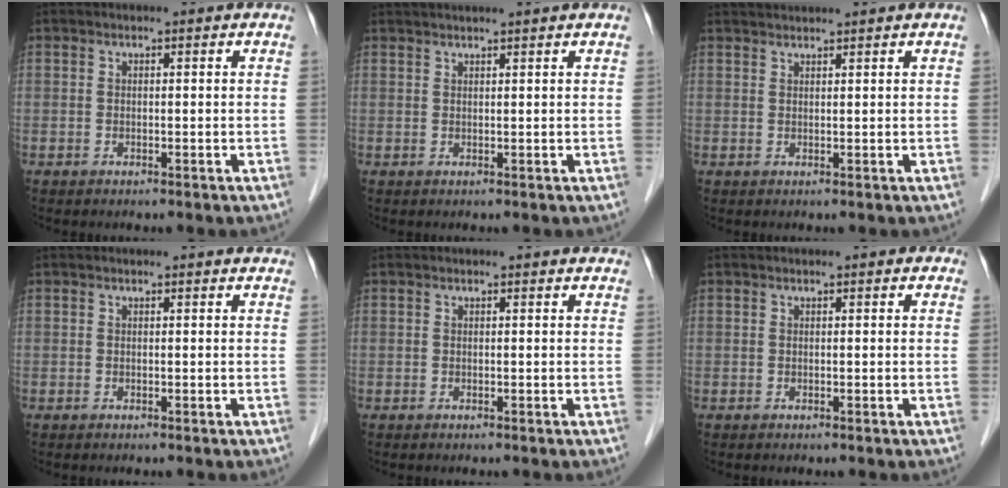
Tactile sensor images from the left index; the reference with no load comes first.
{"total": 6.4, "force": [5.7, -1.0, 2.8], "torque": [-0.036, 0.032, 0.077]}
{"total": 2.8, "force": [2.7, -0.7, 0.5], "torque": [-0.007, 0.021, 0.056]}
{"total": 1.6, "force": [1.6, 0.1, 0.3], "torque": [-0.012, 0.006, 0.012]}
{"total": 1.7, "force": [1.6, 0.3, 0.4], "torque": [-0.012, 0.008, 0.012]}
{"total": 0.5, "force": [0.3, 0.3, 0.3], "torque": [-0.007, 0.001, 0.001]}